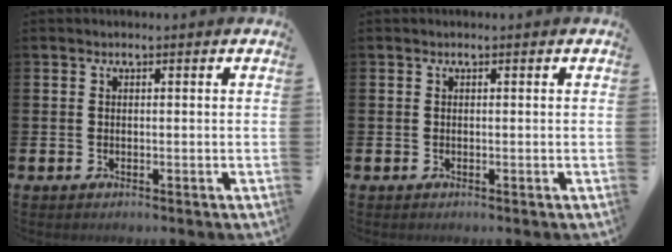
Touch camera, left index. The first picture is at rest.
{"total": 0.0}